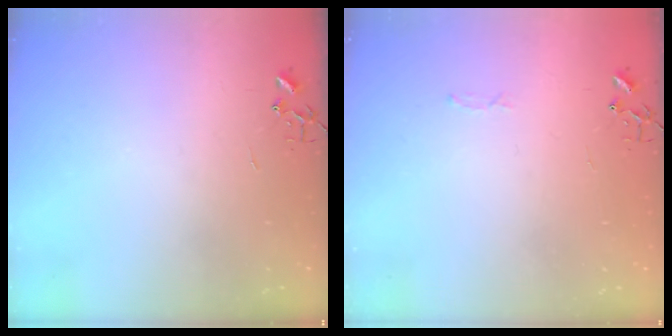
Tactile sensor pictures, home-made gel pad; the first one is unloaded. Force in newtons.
{"total": 2.8, "press": 2.8, "slide": 0.4}